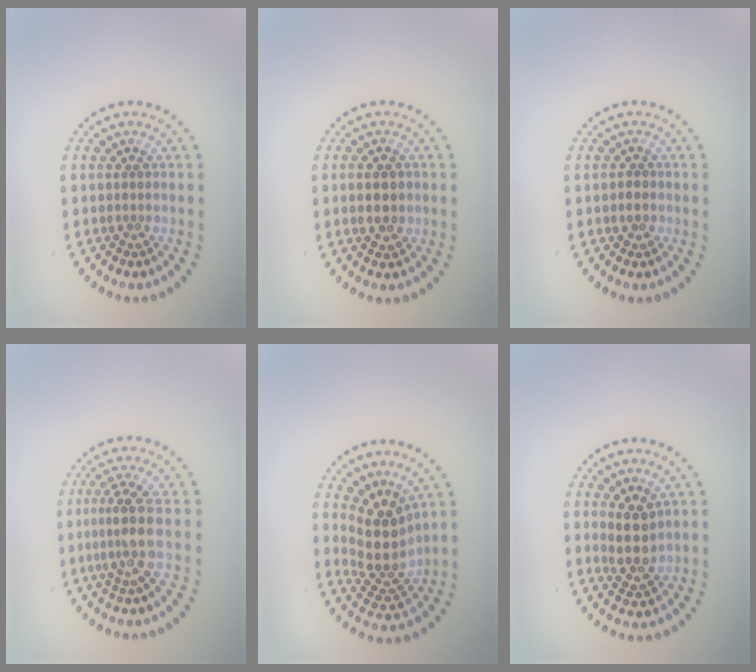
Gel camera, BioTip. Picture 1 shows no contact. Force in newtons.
{"total": 2.4, "press": 2.4, "slide": 0.1}
{"total": 0.7, "press": 0.6, "slide": 0.3}
{"total": 3.2, "press": 2.5, "slide": 2.1}
{"total": 4.4, "press": 3.4, "slide": 2.9}
{"total": 2.9, "press": 2.5, "slide": 1.5}